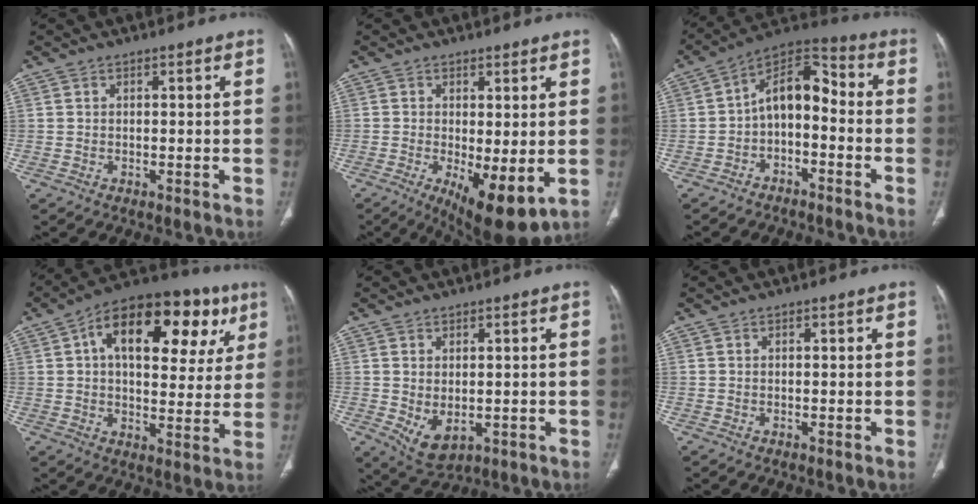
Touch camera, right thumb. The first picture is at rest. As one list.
[{"total": 10.3, "force": [-2.0, 3.8, 9.3], "torque": [-0.144, -0.024, -0.020]}, {"total": 10.8, "force": [-2.4, 6.4, 8.4], "torque": [-0.116, 0.062, -0.053]}, {"total": 23.7, "force": [8.8, 12.4, 18.2], "torque": [-0.225, 0.024, 0.126]}, {"total": 5.7, "force": [-0.7, 3.5, 4.5], "torque": [-0.072, -0.008, 0.009]}, {"total": 0.0}]